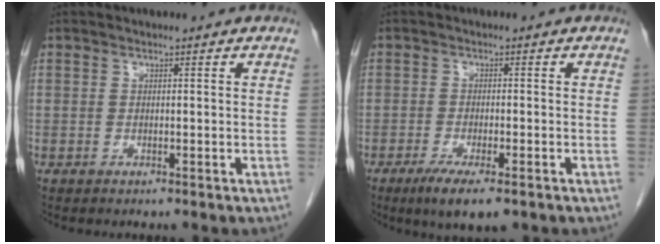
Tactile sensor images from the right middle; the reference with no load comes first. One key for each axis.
{"total": 6.3, "fx": -4.0, "fy": 1.2, "fz": 4.8, "tx": -0.080, "ty": -0.016, "tz": -0.059}